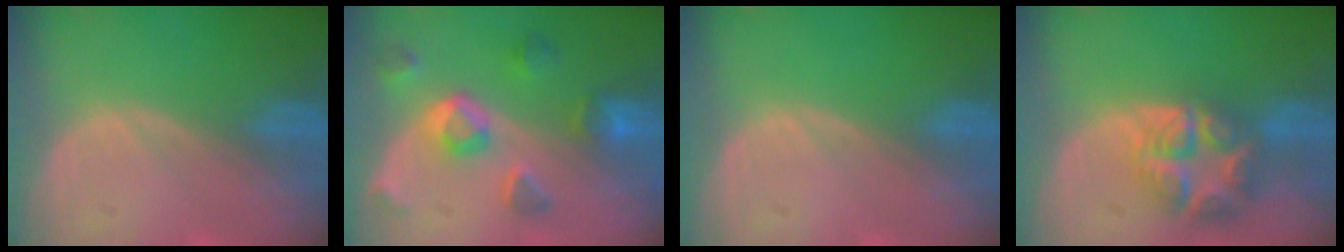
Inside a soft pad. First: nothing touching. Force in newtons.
{"total": 7.8, "press": 7.0, "slide": 3.5}
{"total": 0.0}
{"total": 8.2, "press": 7.2, "slide": 3.9}